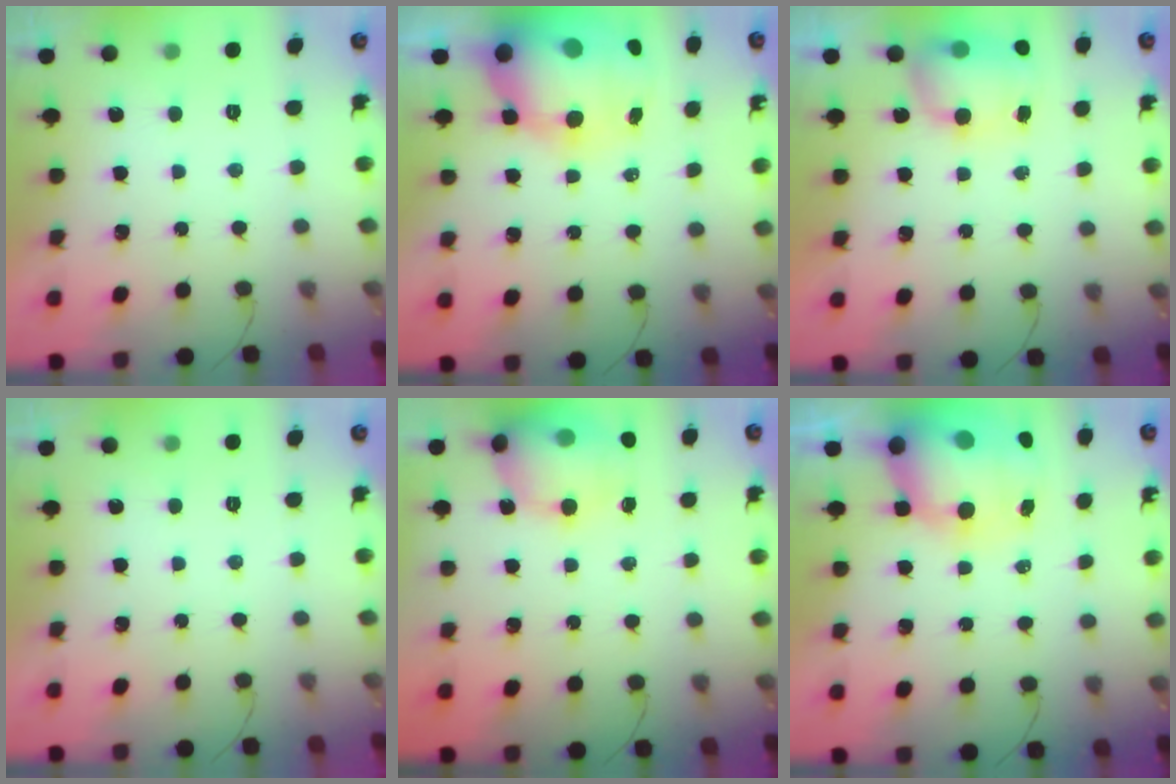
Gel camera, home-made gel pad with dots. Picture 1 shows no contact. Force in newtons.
{"total": 18.2, "press": 17.7, "slide": 4.4}
{"total": 8.3, "press": 8.3, "slide": 0.9}
{"total": 0.0}
{"total": 16.2, "press": 15.2, "slide": 5.6}
{"total": 16.0, "press": 15.4, "slide": 4.1}